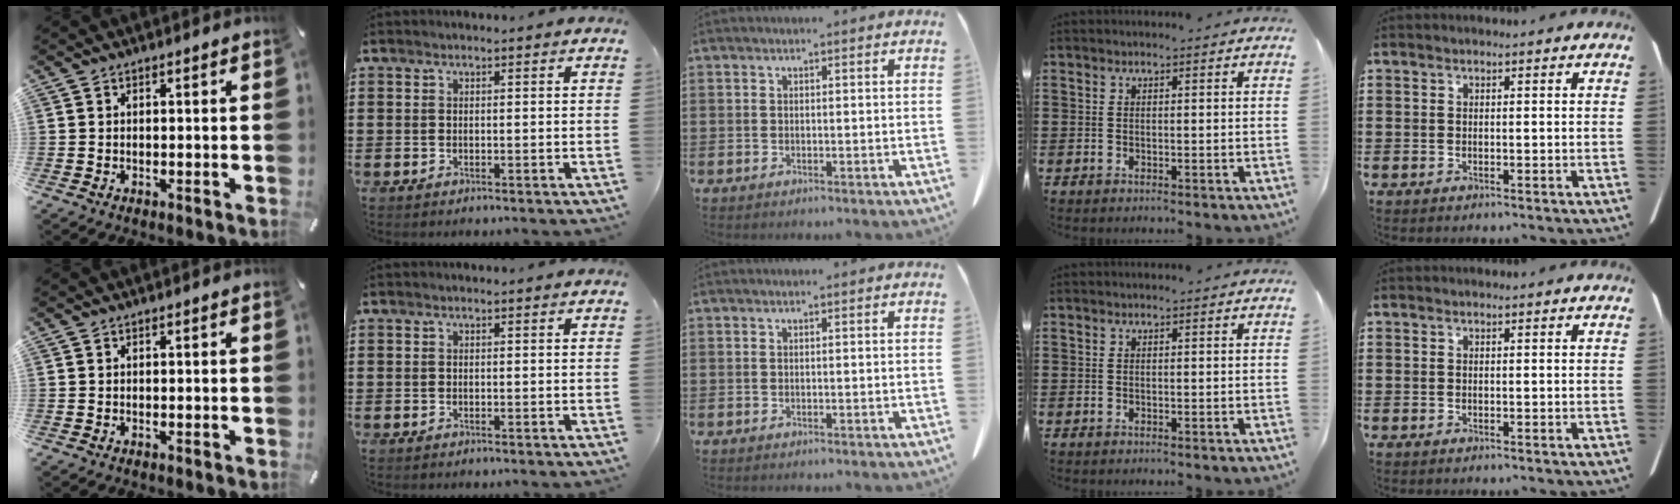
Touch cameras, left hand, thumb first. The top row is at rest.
{}